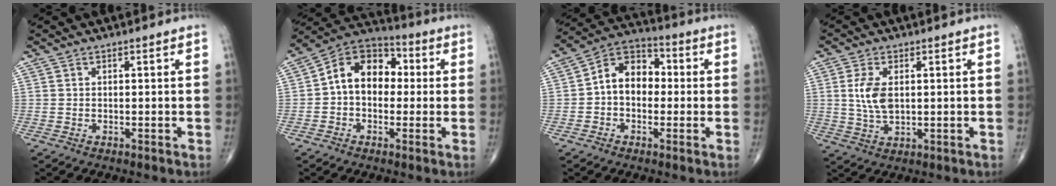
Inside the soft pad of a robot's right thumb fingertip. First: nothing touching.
{"total": 12.4, "force": [0.6, 9.0, 8.5], "torque": [-0.108, 0.036, -0.006]}
{"total": 10.2, "force": [-0.1, 7.4, 7.0], "torque": [-0.085, 0.034, -0.017]}
{"total": 6.5, "force": [1.0, 3.5, 5.4], "torque": [-0.112, -0.006, 0.022]}